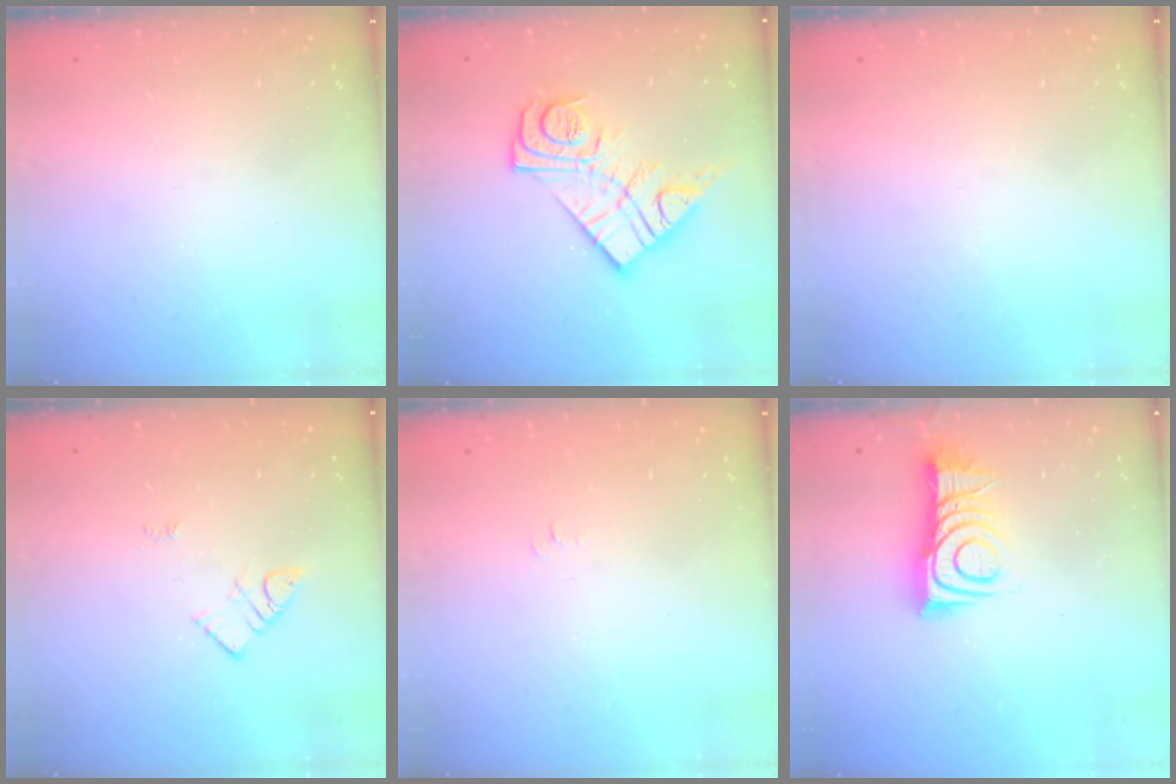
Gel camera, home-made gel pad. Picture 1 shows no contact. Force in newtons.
{"total": 16.3, "press": 16.2, "slide": 1.4}
{"total": 0.0}
{"total": 3.0, "press": 3.0, "slide": 0.2}
{"total": 4.3, "press": 4.2, "slide": 0.6}
{"total": 11.2, "press": 11.2, "slide": 0.5}